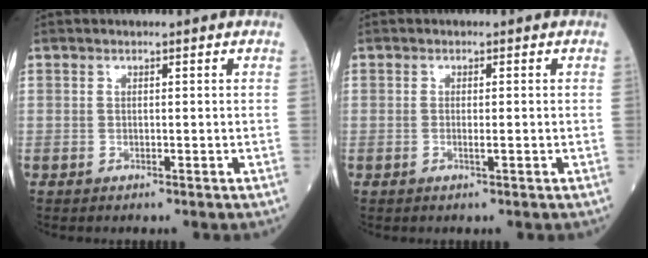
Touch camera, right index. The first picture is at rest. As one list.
[{"total": 1.0, "force": [-0.3, 0.1, 0.9], "torque": [-0.023, -0.002, -0.005]}]